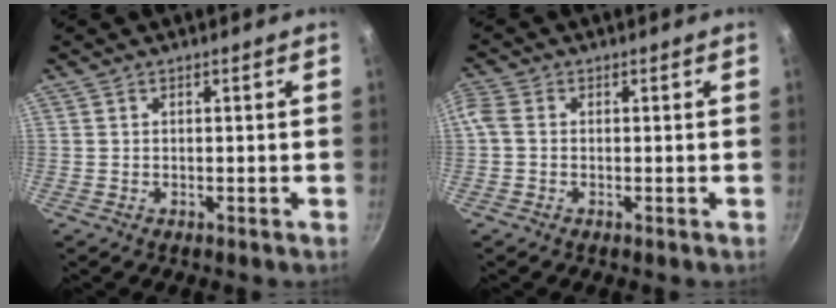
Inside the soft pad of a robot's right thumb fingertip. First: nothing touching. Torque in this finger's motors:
{"motor_torque": [-0.41, 0.02, 0.13, -0.13, 0.06]}